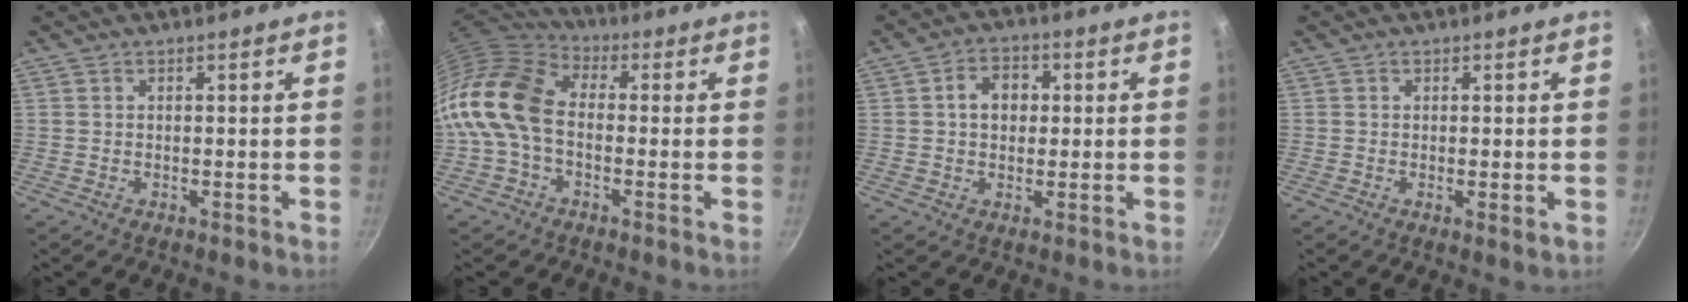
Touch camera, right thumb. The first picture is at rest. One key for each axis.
{"total": 14.5, "fx": -2.0, "fy": 10.0, "fz": 10.4, "tx": -0.191, "ty": 0.038, "tz": -0.063}
{"total": 5.9, "fx": 0.8, "fy": 4.6, "fz": 3.6, "tx": -0.032, "ty": 0.011, "tz": 0.006}
{"total": 1.3, "fx": 0.0, "fy": 0.3, "fz": 1.2, "tx": -0.022, "ty": -0.007, "tz": -0.004}